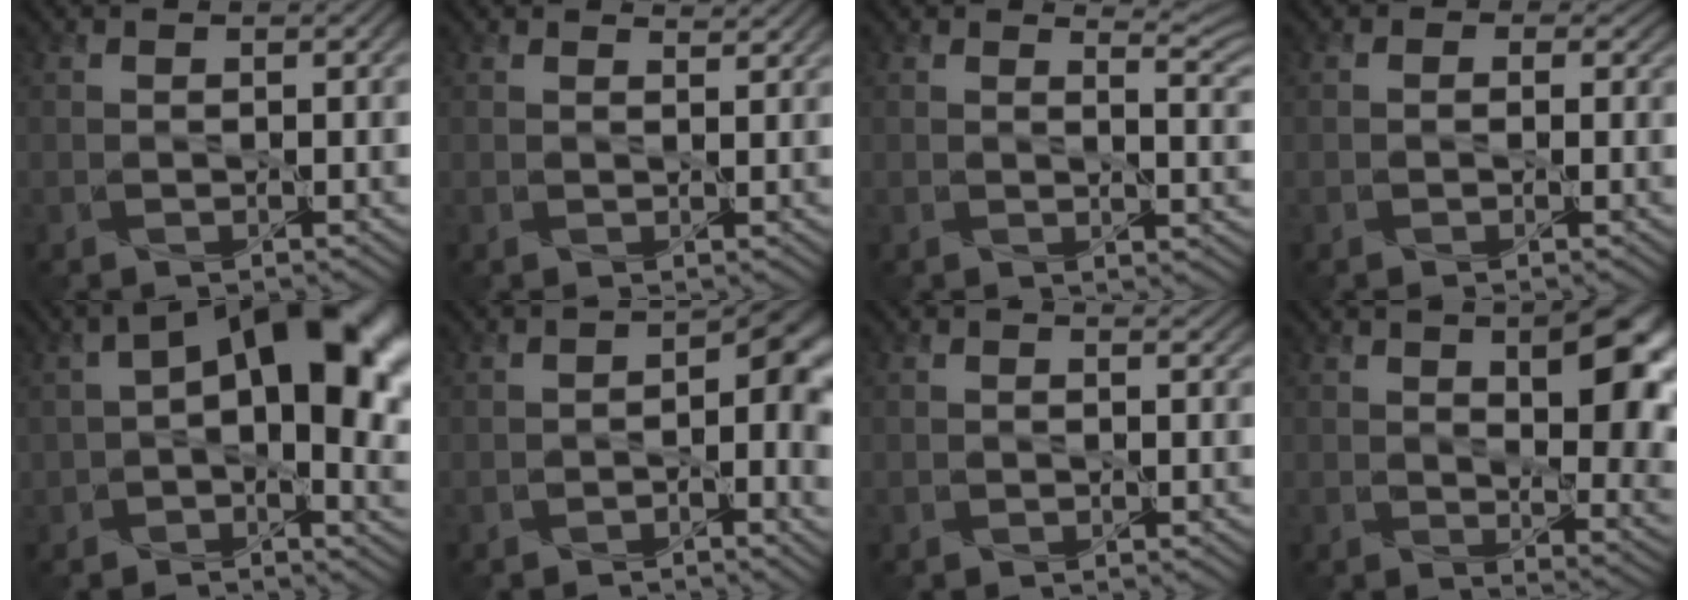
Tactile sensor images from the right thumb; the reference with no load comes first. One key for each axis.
{"total": 1.8, "fx": 1.7, "fy": 0.4, "fz": 0.5, "tx": -0.013, "ty": -0.002, "tz": 0.030}
{"total": 4.3, "fx": 3.4, "fy": 1.0, "fz": 2.3, "tx": -0.036, "ty": 0.001, "tz": 0.048}
{"total": 2.1, "fx": 0.5, "fy": 1.9, "fz": 0.7, "tx": -0.014, "ty": -0.004, "tz": -0.008}
{"total": 17.8, "fx": 3.3, "fy": 9.8, "fz": 14.5, "tx": -0.200, "ty": 0.006, "tz": 0.064}
{"total": 6.8, "fx": -1.0, "fy": 3.6, "fz": 5.7, "tx": -0.063, "ty": -0.007, "tz": -0.014}
{"total": 0.9, "fx": 0.8, "fy": 0.2, "fz": 0.3, "tx": -0.006, "ty": -0.003, "tz": 0.016}
{"total": 12.4, "fx": 3.3, "fy": 5.6, "fz": 10.5, "tx": -0.142, "ty": 0.001, "tz": 0.056}